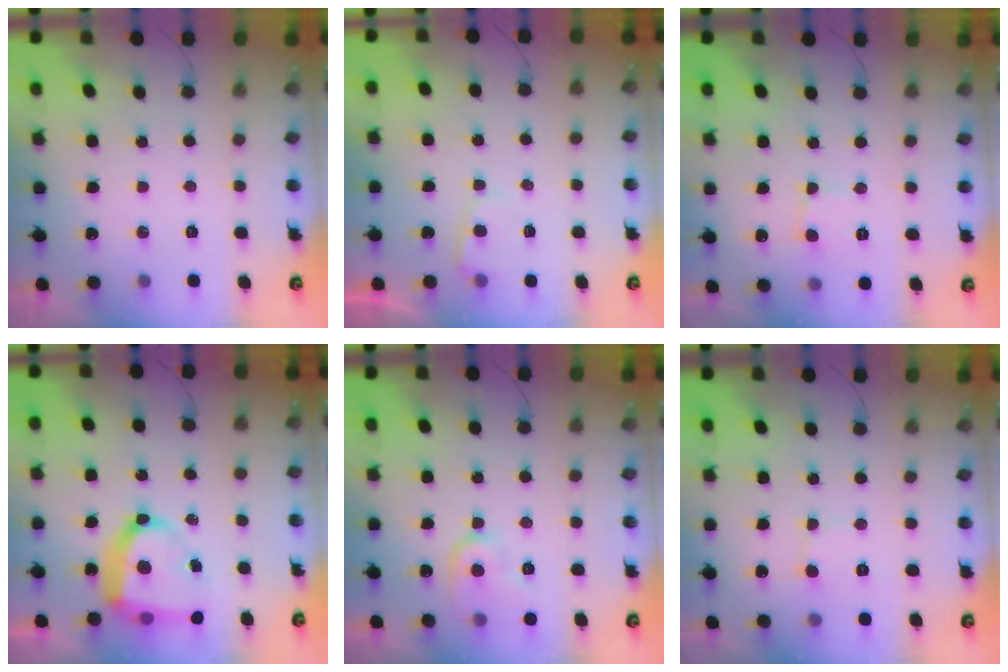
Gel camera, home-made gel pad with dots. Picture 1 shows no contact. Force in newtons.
{"total": 3.0, "press": 2.9, "slide": 0.3}
{"total": 2.6, "press": 2.6, "slide": 0.2}
{"total": 18.1, "press": 18.0, "slide": 1.9}
{"total": 9.0, "press": 9.0, "slide": 0.7}
{"total": 3.6, "press": 3.5, "slide": 0.4}